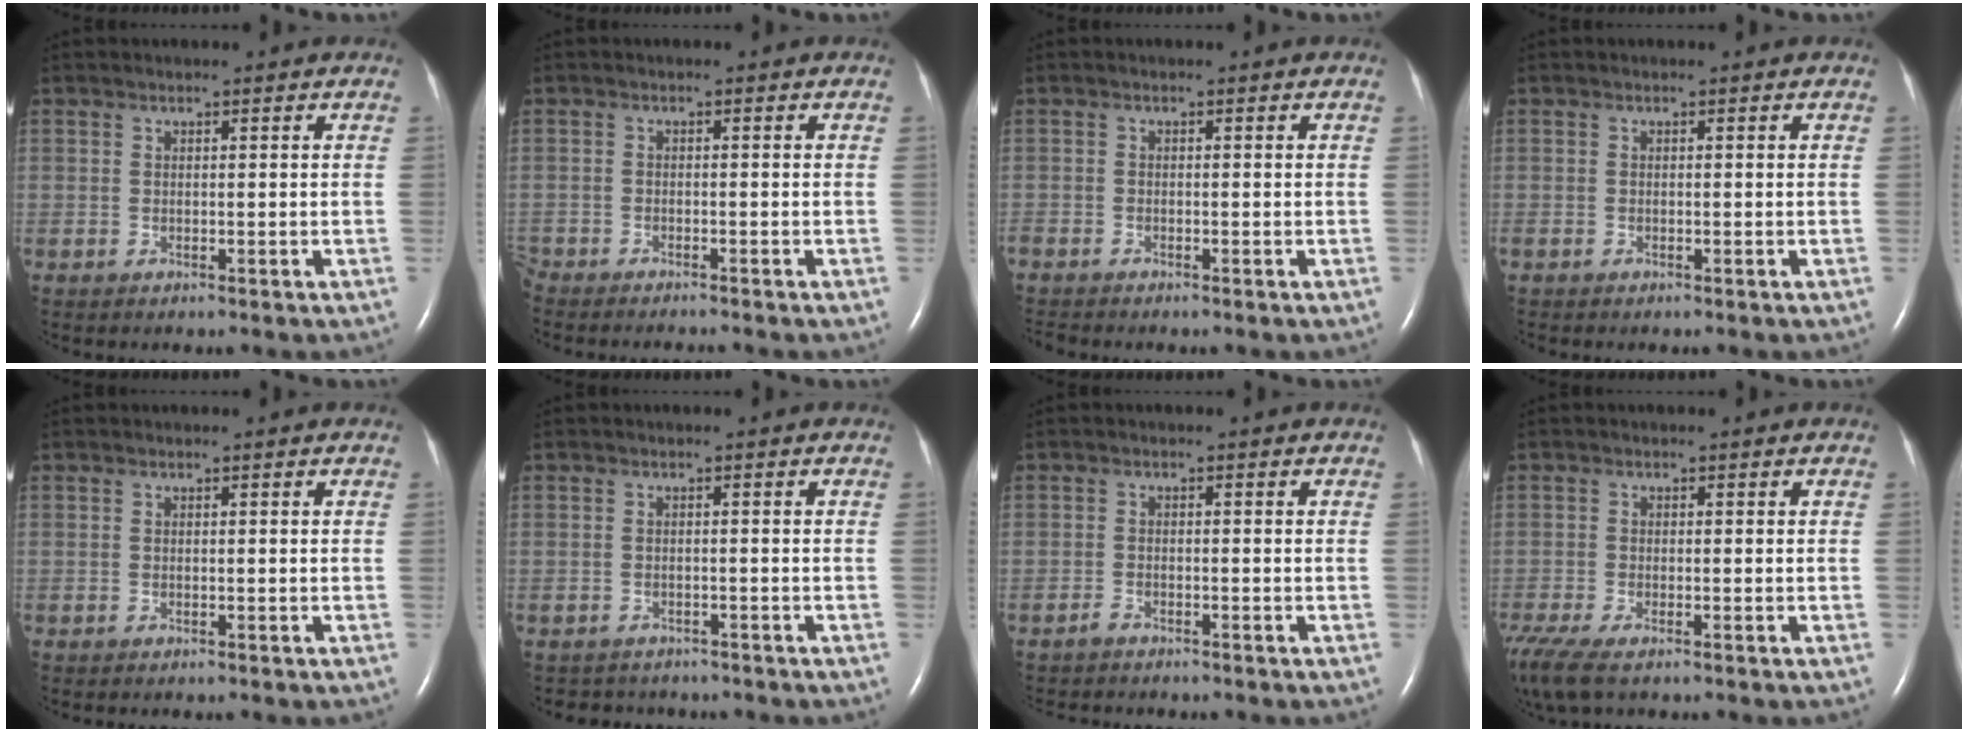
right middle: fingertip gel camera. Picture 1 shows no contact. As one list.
[{"total": 4.7, "force": [-4.5, 0.0, 1.2], "torque": [-0.011, -0.013, -0.073]}, {"total": 2.2, "force": [-2.2, 0.1, 0.2], "torque": [-0.006, -0.010, -0.042]}, {"total": 0.0}, {"total": 0.0}, {"total": 3.7, "force": [-3.3, 1.6, 0.0], "torque": [-0.004, 0.002, -0.042]}, {"total": 1.3, "force": [-1.2, 0.3, 0.1], "torque": [-0.010, -0.001, -0.020]}, {"total": 8.2, "force": [-5.8, 2.6, 5.2], "torque": [-0.125, -0.018, -0.103]}]